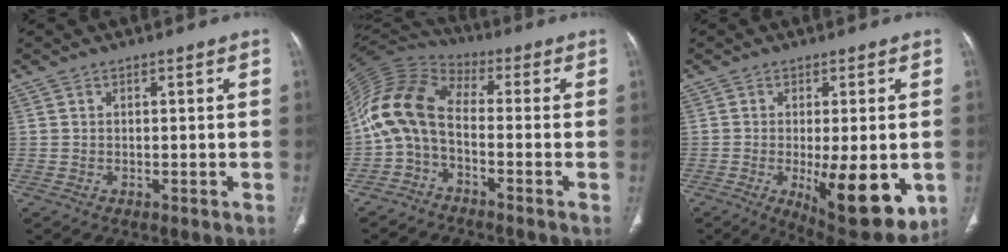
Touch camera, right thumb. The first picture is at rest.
{"total": 11.5, "force": [-2.6, 6.1, 9.4], "torque": [-0.192, 0.059, -0.068]}
{"total": 15.2, "force": [-3.5, 5.2, 13.9], "torque": [-0.178, -0.026, -0.035]}